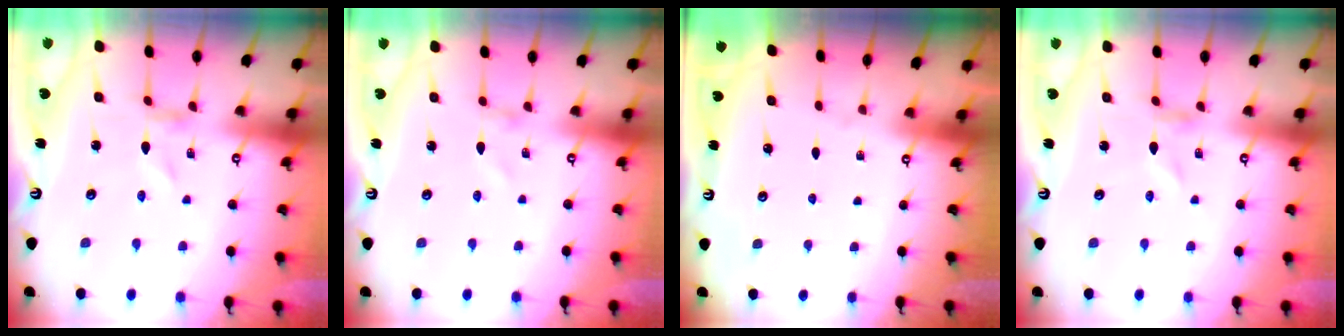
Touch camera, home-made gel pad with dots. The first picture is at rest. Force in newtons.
{"total": 1.0, "press": 1.0, "slide": 0.1}
{"total": 0.0}
{"total": 0.0}